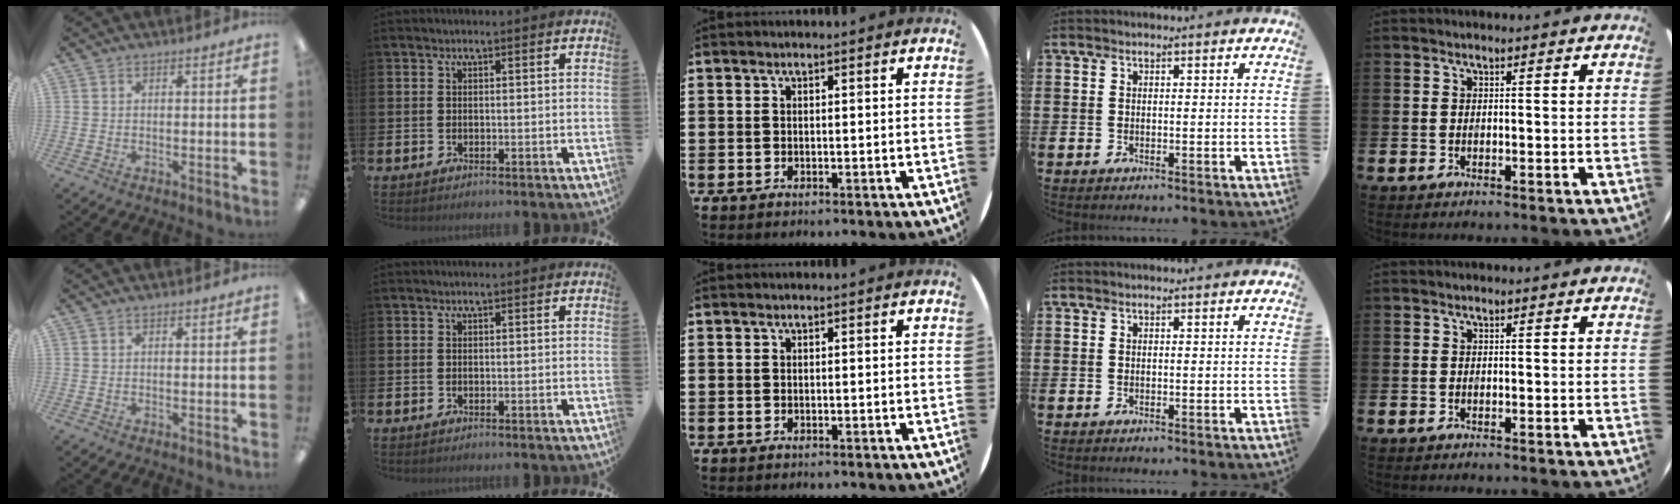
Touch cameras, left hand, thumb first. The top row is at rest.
{}